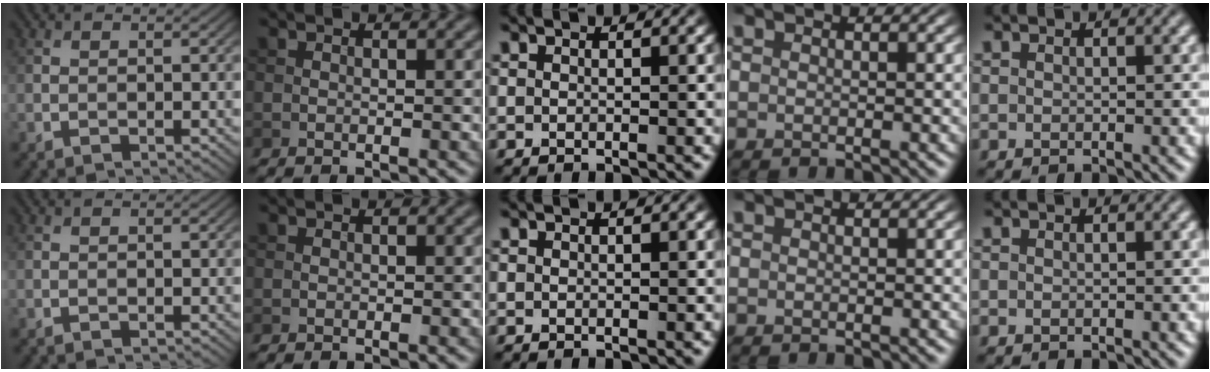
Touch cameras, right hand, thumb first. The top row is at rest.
{}